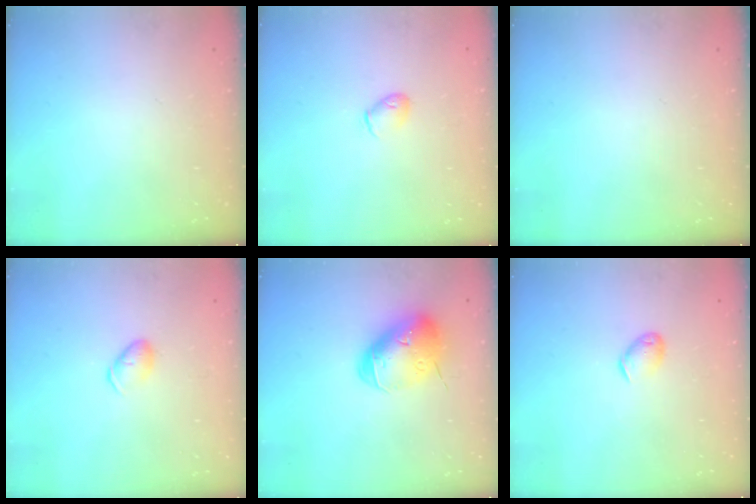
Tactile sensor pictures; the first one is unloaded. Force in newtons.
{"total": 5.3, "press": 5.2, "slide": 1.0}
{"total": 0.0}
{"total": 5.9, "press": 5.8, "slide": 1.0}
{"total": 16.3, "press": 16.2, "slide": 2.4}
{"total": 5.3, "press": 5.2, "slide": 1.1}